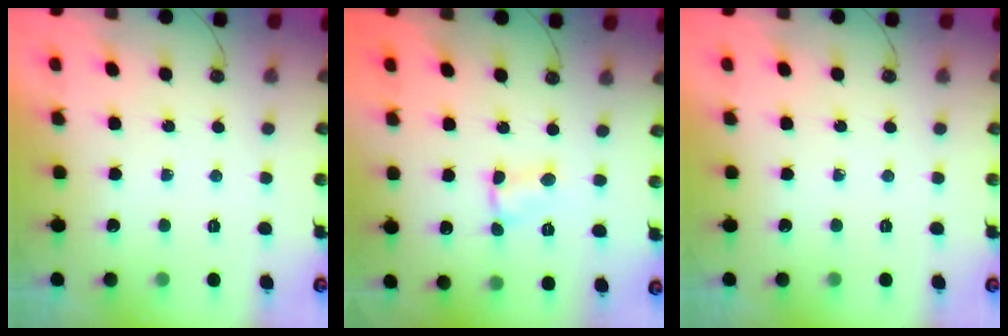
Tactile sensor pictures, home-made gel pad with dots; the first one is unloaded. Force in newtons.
{"total": 1.4, "press": 1.4, "slide": 0.2}
{"total": 0.0}